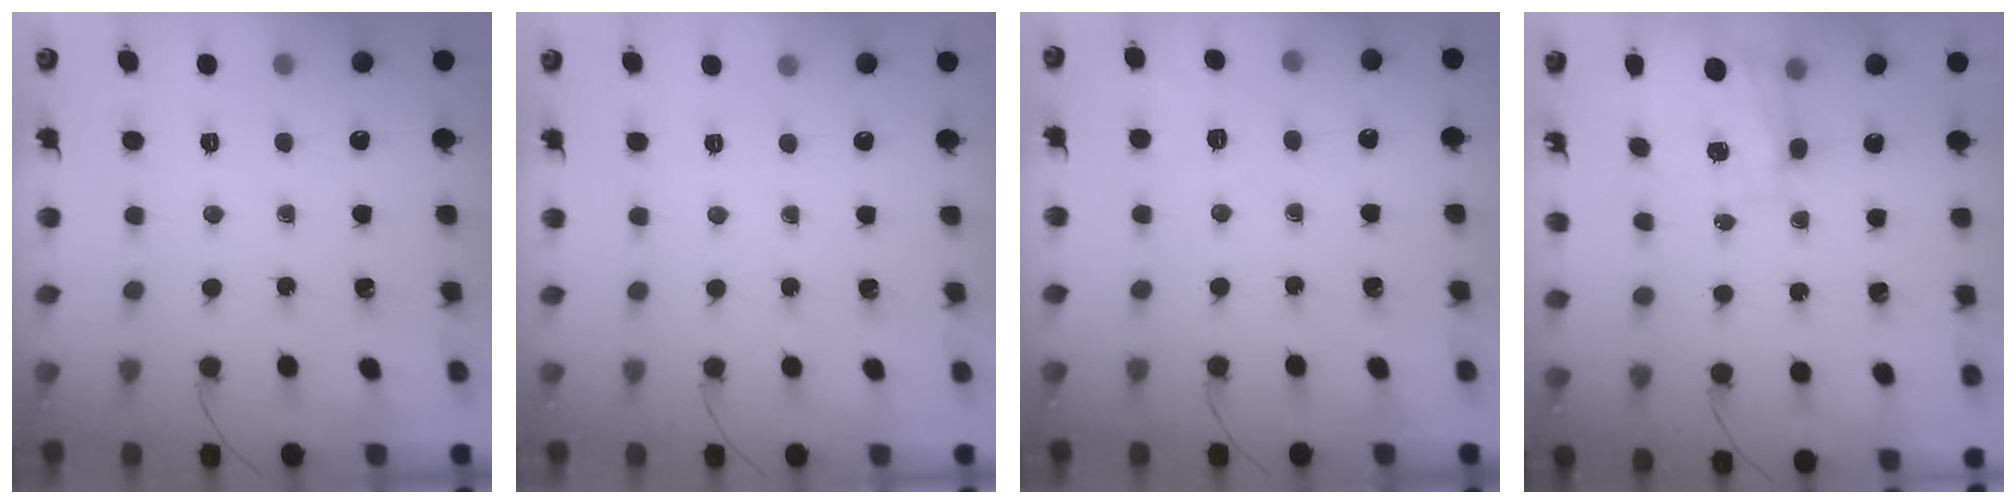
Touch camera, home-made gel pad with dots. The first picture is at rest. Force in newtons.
{"total": 2.4, "press": 2.4, "slide": 0.5}
{"total": 2.3, "press": 0.6, "slide": 2.2}
{"total": 3.5, "press": 3.4, "slide": 1.1}